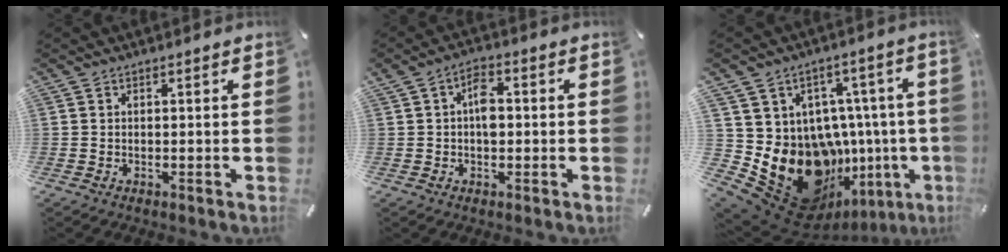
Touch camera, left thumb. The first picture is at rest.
{"total": 5.1, "force": [0.1, 3.1, 4.1], "torque": [-0.054, 0.003, -0.003]}
{"total": 22.1, "force": [-7.4, 16.5, 12.8], "torque": [-0.196, -0.015, -0.066]}